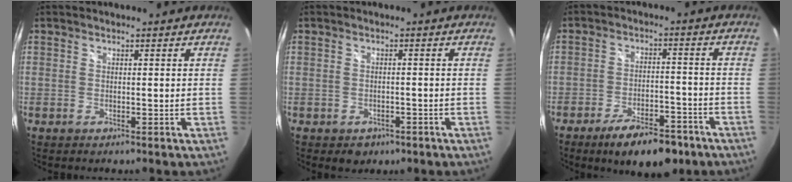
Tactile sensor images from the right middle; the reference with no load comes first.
{"total": 3.4, "force": [-1.7, 2.6, 1.3], "torque": [-0.033, -0.006, -0.016]}
{"total": 11.6, "force": [-8.2, 4.3, 6.9], "torque": [-0.127, -0.003, -0.120]}